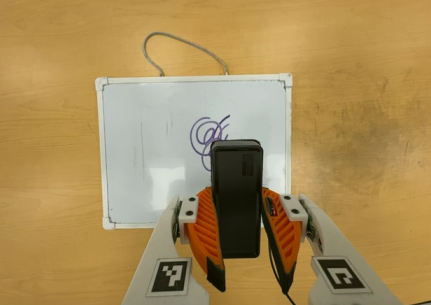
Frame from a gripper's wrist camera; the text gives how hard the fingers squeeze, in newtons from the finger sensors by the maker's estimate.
{"total": 7.4, "left": 6.0, "right": 8.7}